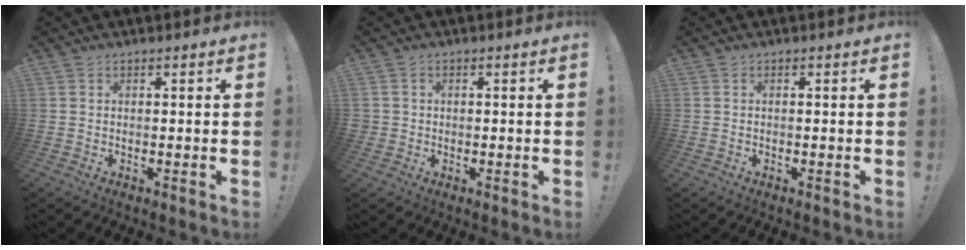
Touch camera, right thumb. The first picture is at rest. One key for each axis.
{"total": 1.5, "fx": 0.0, "fy": 1.5, "fz": 0.4, "tx": 0.002, "ty": -0.002, "tz": -0.002}
{"total": 0.0}